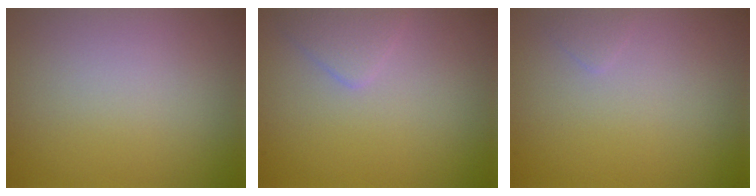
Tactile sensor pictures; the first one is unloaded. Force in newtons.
{"total": 1.7, "press": 1.7, "slide": 0.1}
{"total": 0.6, "press": 0.6, "slide": 0.0}